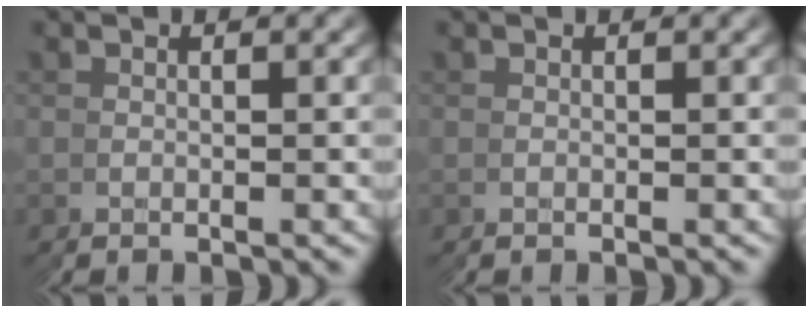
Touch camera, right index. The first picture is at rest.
{"total": 0.0}